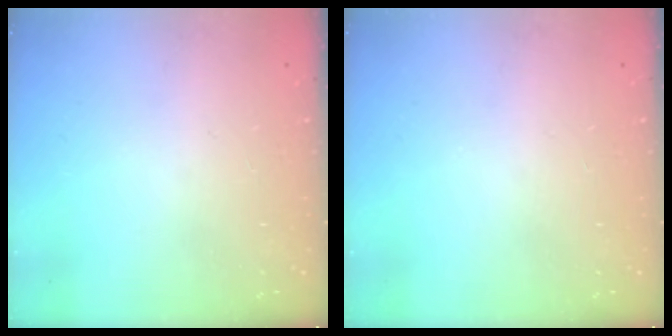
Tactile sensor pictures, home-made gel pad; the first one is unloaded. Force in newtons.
{"total": 0.0}